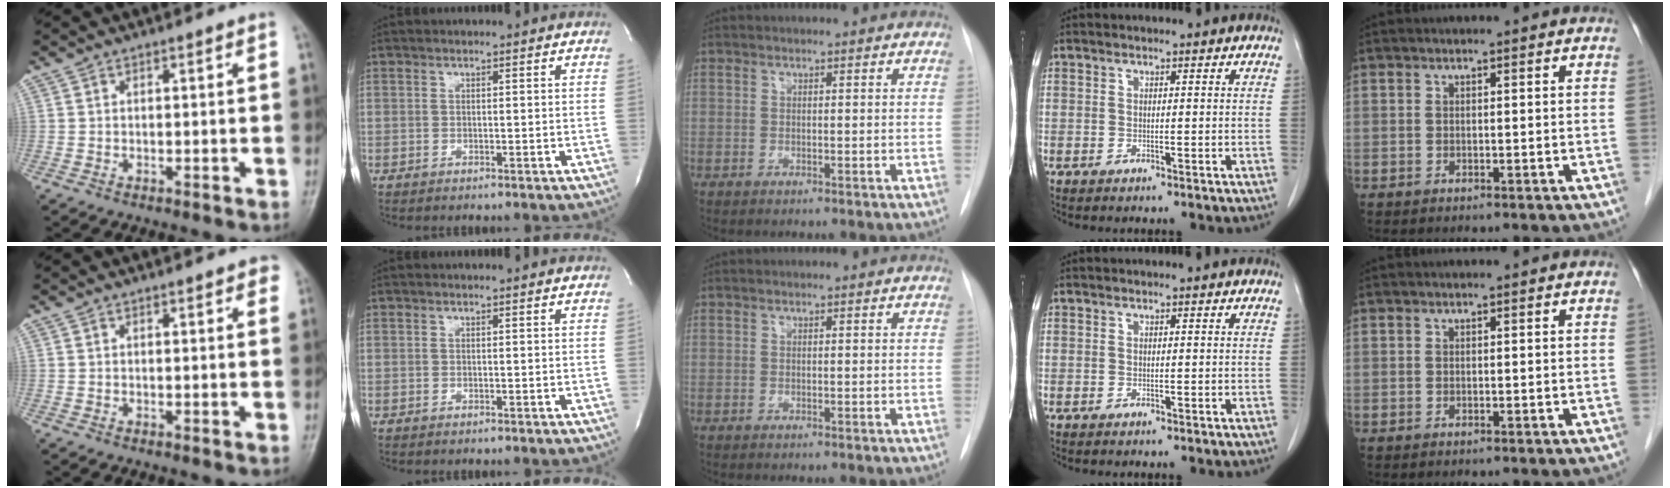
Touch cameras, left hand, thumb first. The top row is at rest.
{"thumb": {"total": 2.7, "force": [1.9, 1.0, 1.7], "torque": [-0.007, -0.002, 0.020]}}